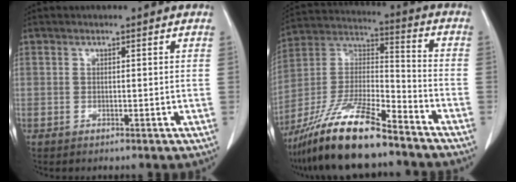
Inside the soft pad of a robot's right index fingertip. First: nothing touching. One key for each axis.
{"total": 17.1, "fx": -13.2, "fy": 2.5, "fz": 10.7, "tx": -0.228, "ty": -0.012, "tz": -0.243}